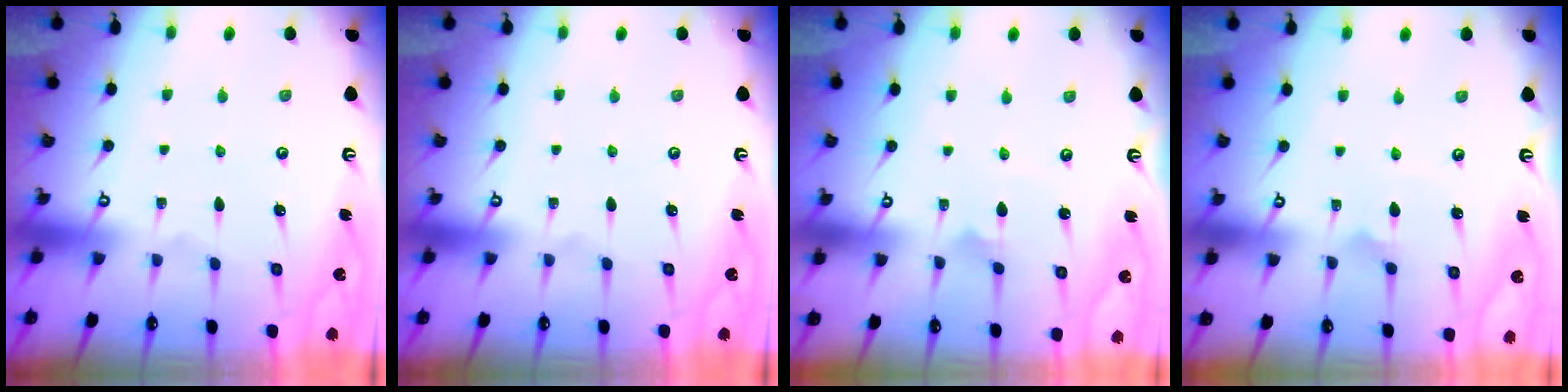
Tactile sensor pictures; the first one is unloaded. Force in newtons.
{"total": 0.0}
{"total": 2.3, "press": 2.3, "slide": 0.1}
{"total": 2.4, "press": 2.4, "slide": 0.2}